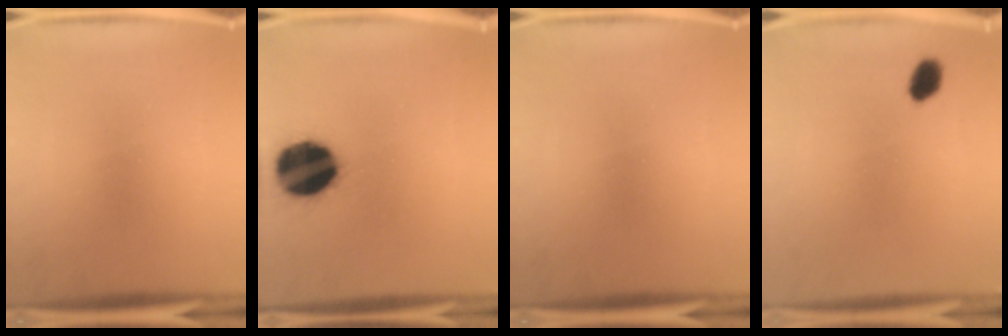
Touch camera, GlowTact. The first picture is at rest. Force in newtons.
{"total": 19.8}
{"total": 0.0}
{"total": 3.2}